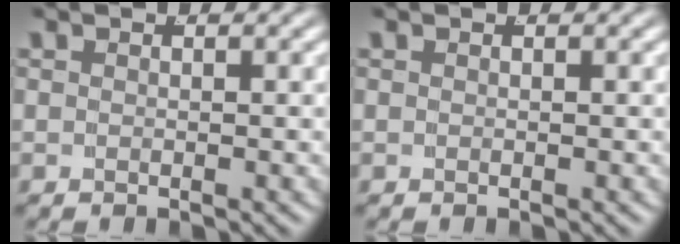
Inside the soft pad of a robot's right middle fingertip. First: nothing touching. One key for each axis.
{"total": 0.0}